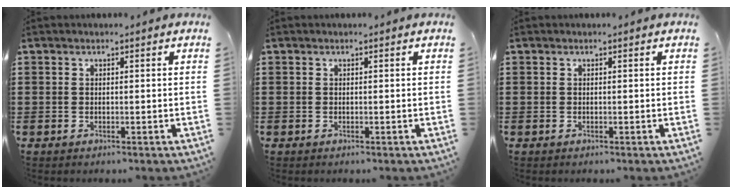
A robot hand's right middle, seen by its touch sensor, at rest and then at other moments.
{"total": 0.0}
{"total": 0.0}